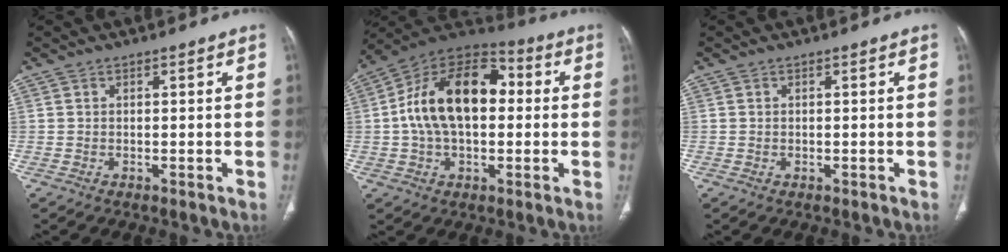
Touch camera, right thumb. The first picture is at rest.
{"total": 19.3, "force": [1.5, 11.7, 15.3], "torque": [-0.250, 0.038, 0.019]}
{"total": 0.0}